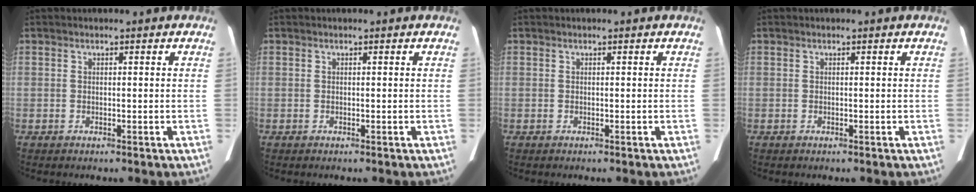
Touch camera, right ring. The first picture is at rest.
{"total": 0.0}
{"total": 0.0}
{"total": 0.0}